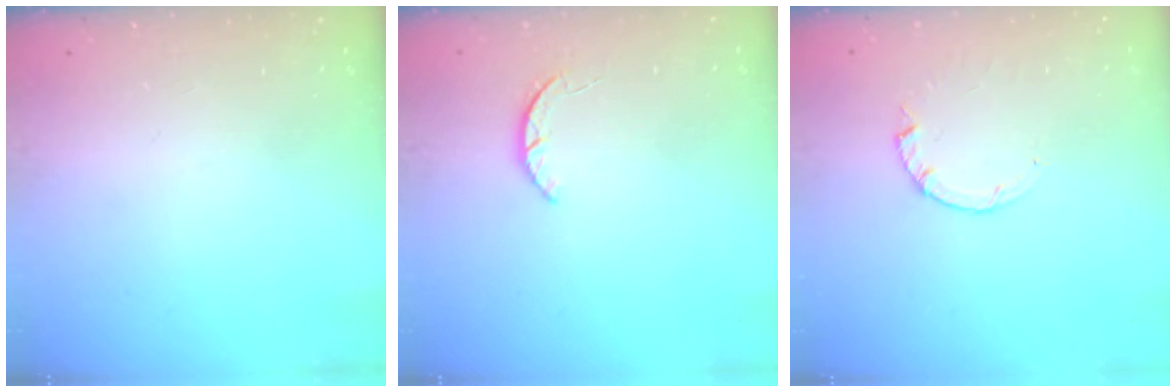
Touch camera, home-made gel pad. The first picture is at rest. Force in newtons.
{"total": 1.9, "press": 1.9, "slide": 0.3}
{"total": 0.9, "press": 0.8, "slide": 0.2}